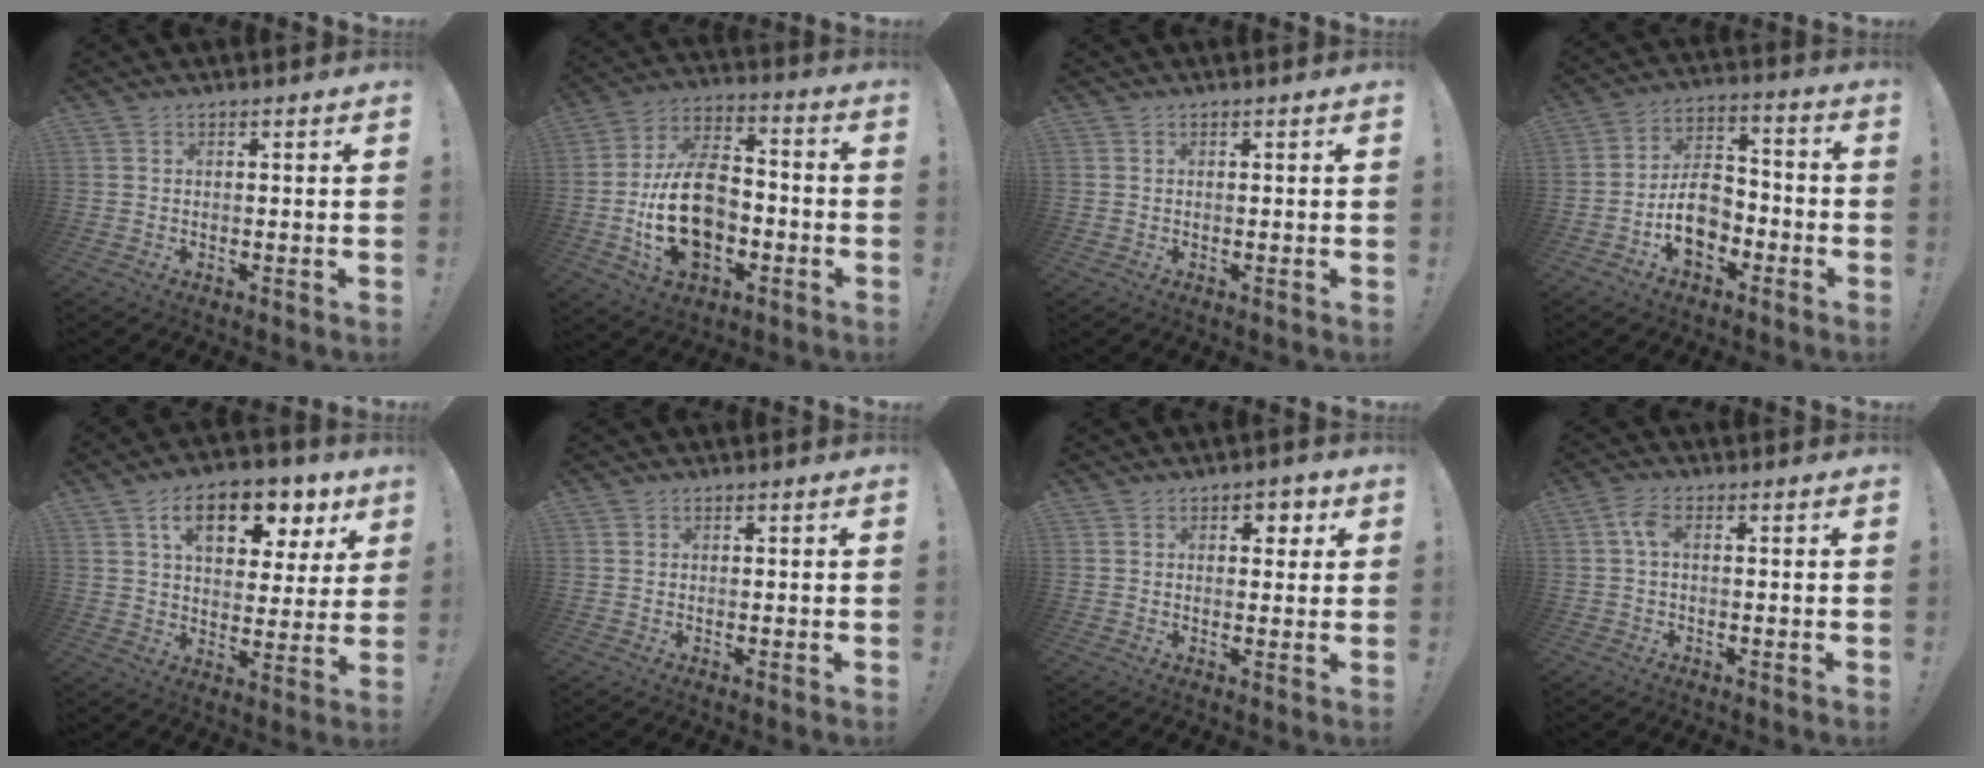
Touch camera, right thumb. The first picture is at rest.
{"total": 20.9, "force": [-4.4, 13.9, 15.0], "torque": [-0.259, 0.031, -0.064]}
{"total": 0.0}
{"total": 12.3, "force": [-4.7, 8.6, 7.5], "torque": [-0.114, 0.034, -0.081]}
{"total": 14.2, "force": [7.4, 7.7, 9.4], "torque": [-0.140, -0.030, 0.125]}
{"total": 0.5, "force": [0.2, 0.5, 0.1], "torque": [0.003, 0.001, 0.003]}
{"total": 3.2, "force": [1.2, 2.4, 1.7], "torque": [-0.006, -0.003, 0.012]}
{"total": 4.0, "force": [0.5, 1.6, 3.6], "torque": [-0.075, 0.005, 0.006]}